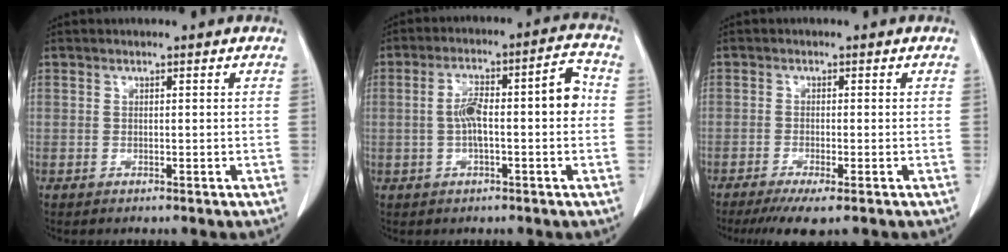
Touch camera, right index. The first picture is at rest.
{"total": 9.9, "force": [-0.3, 2.2, 9.7], "torque": [-0.159, 0.042, -0.004]}
{"total": 4.8, "force": [-3.3, 0.2, 3.5], "torque": [-0.052, -0.013, -0.052]}